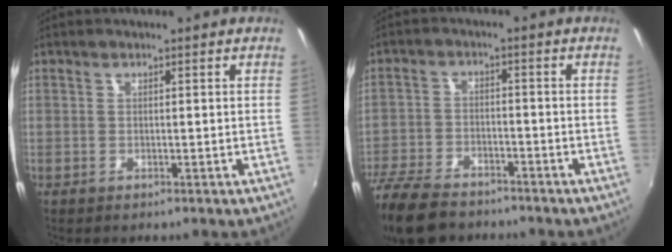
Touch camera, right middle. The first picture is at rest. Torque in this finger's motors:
{"motor_torque": [1.10, -1.04, 0.23, 0.15]}